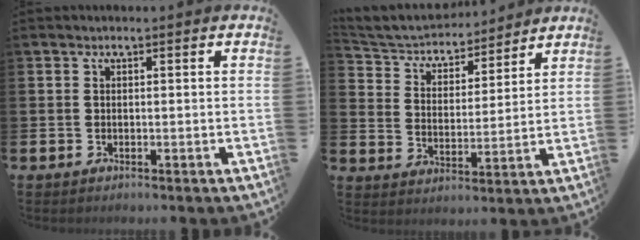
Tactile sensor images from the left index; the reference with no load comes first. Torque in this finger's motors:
{"motor_torque": [1.07, -1.07, 0.12, 0.07]}